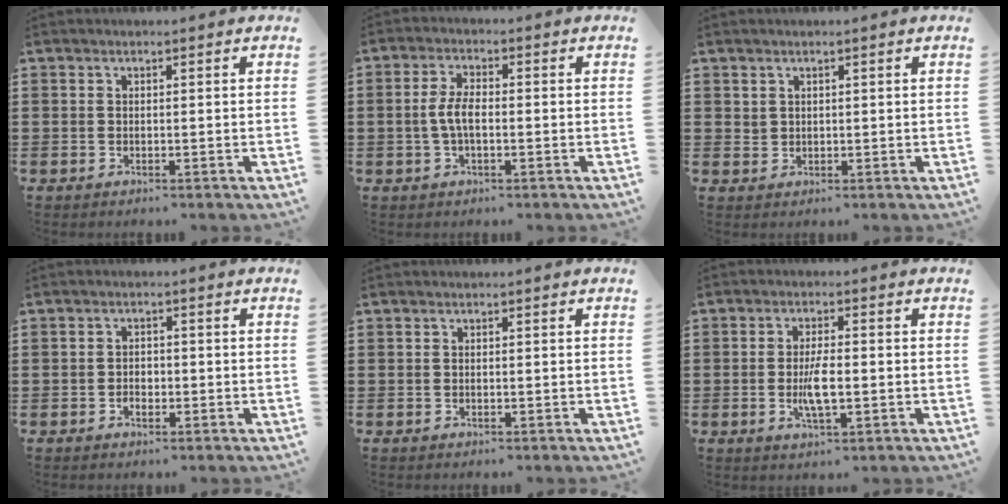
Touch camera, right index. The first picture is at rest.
{"total": 4.3, "force": [-0.6, 1.7, 3.9], "torque": [-0.092, -0.001, -0.018]}
{"total": 1.5, "force": [1.2, 0.9, 0.1], "torque": [-0.002, 0.003, 0.024]}
{"total": 1.9, "force": [-0.8, 1.2, 1.2], "torque": [-0.025, 0.002, -0.016]}
{"total": 0.0}
{"total": 4.7, "force": [-0.8, 1.4, 4.4], "torque": [-0.090, -0.005, -0.018]}